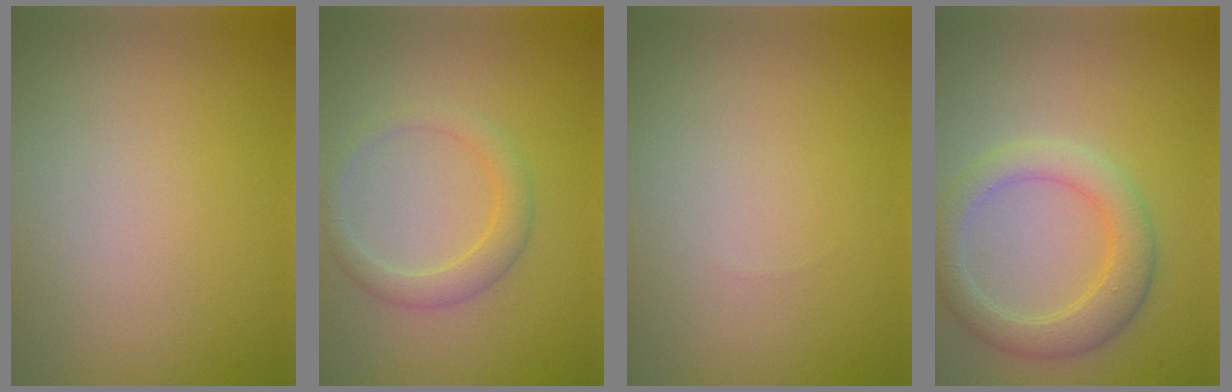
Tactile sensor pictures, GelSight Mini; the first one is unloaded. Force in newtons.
{"total": 2.3, "press": 2.3, "slide": 0.1}
{"total": 0.0}
{"total": 3.8, "press": 3.8, "slide": 0.3}